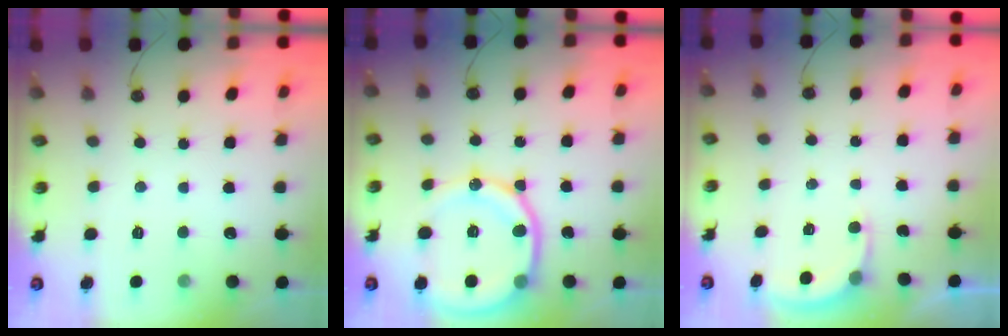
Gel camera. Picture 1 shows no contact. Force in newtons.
{"total": 16.1, "press": 16.0, "slide": 1.7}
{"total": 2.7, "press": 2.7, "slide": 0.2}